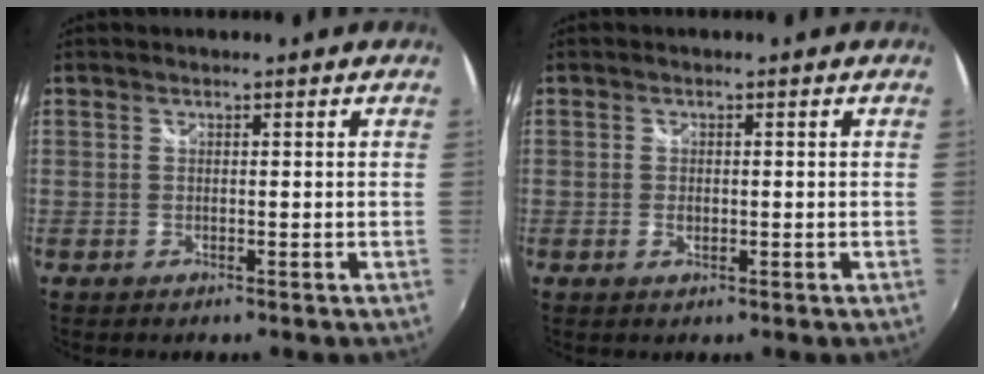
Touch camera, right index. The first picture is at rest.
{"total": 1.5, "force": [-0.4, 0.9, 1.1], "torque": [-0.021, 0.000, -0.007]}